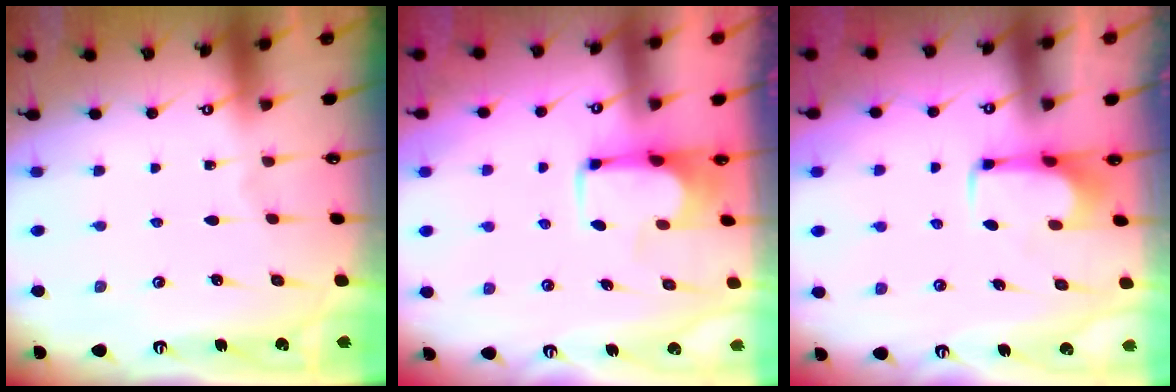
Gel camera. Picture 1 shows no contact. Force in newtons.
{"total": 3.3, "press": 3.2, "slide": 0.5}
{"total": 2.0, "press": 2.0, "slide": 0.2}